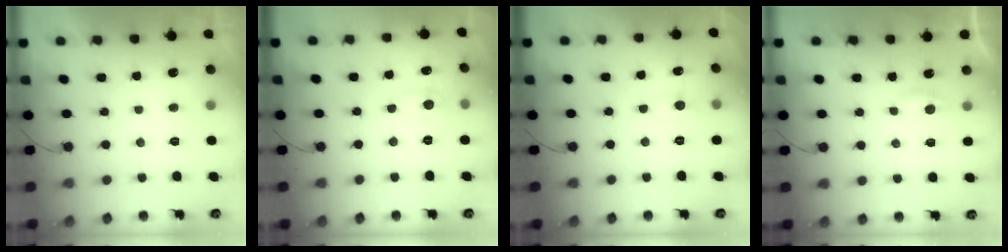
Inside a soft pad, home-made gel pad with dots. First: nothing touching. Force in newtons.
{"total": 4.8, "press": 4.8, "slide": 0.6}
{"total": 4.6, "press": 4.6, "slide": 0.6}
{"total": 2.7, "press": 2.7, "slide": 0.3}